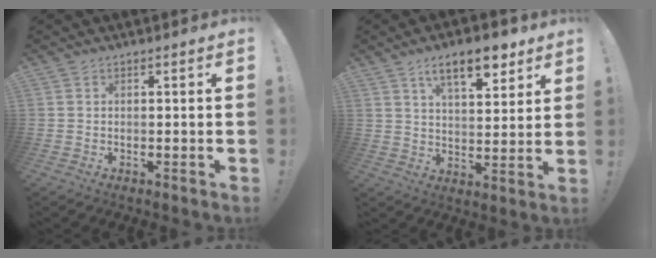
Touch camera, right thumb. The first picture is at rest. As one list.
[{"total": 12.1, "force": [7.2, 4.4, 8.7], "torque": [-0.124, -0.033, 0.120]}]